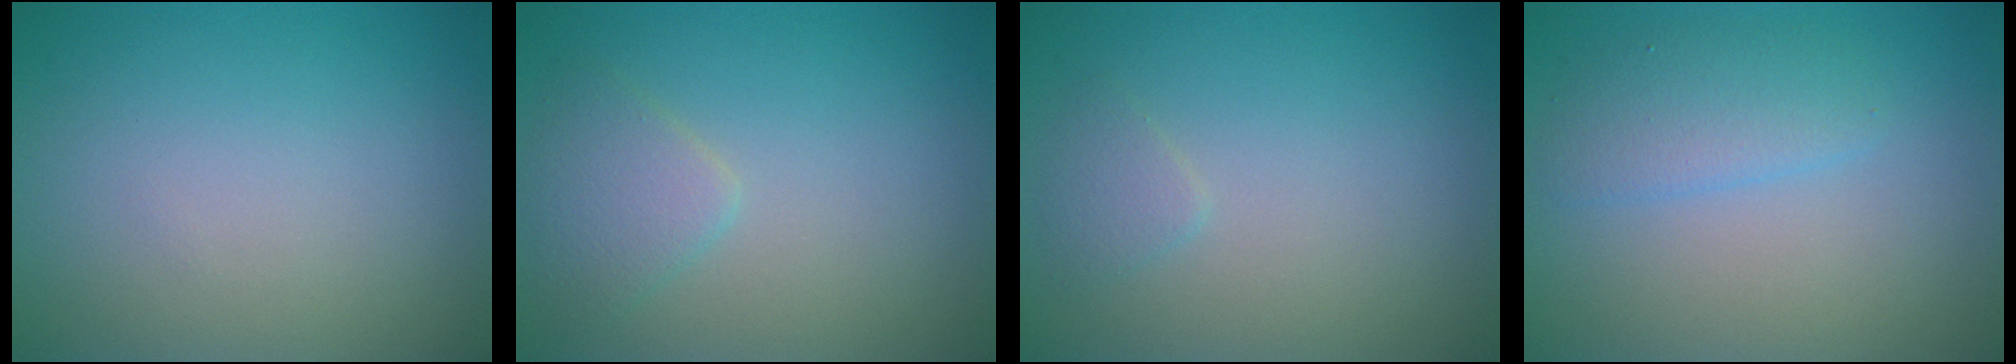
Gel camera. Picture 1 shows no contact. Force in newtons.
{"total": 2.3, "press": 2.2, "slide": 0.2}
{"total": 1.1, "press": 1.1, "slide": 0.0}
{"total": 2.4, "press": 2.4, "slide": 0.1}